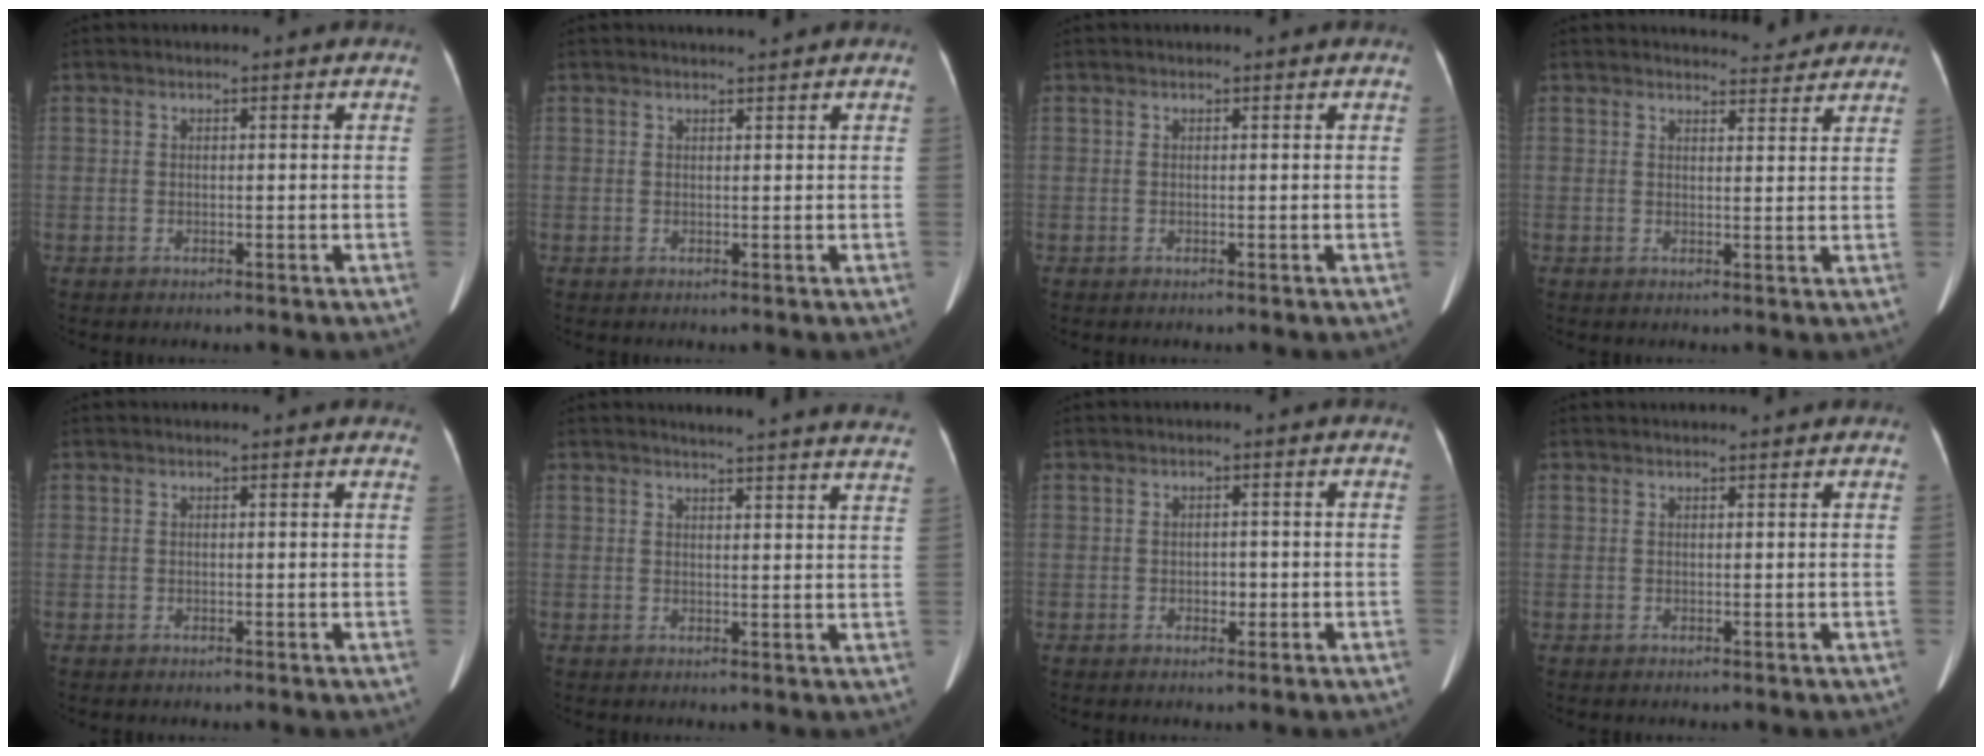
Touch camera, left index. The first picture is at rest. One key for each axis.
{"total": 1.1, "fx": 1.0, "fy": -0.3, "fz": 0.3, "tx": -0.008, "ty": 0.001, "tz": 0.021}
{"total": 0.0}
{"total": 4.8, "fx": 4.8, "fy": 0.8, "fz": 0.3, "tx": -0.005, "ty": 0.000, "tz": 0.052}
{"total": 4.2, "fx": 3.9, "fy": 0.9, "fz": 1.3, "tx": -0.012, "ty": 0.009, "tz": 0.026}
{"total": 18.9, "fx": 18.0, "fy": 0.4, "fz": 5.8, "tx": -0.069, "ty": -0.060, "tz": 0.194}
{"total": 1.6, "fx": -0.4, "fy": 1.1, "fz": 1.0, "tx": -0.016, "ty": 0.002, "tz": -0.003}
{"total": 2.4, "fx": 2.3, "fy": -0.1, "fz": 0.6, "tx": -0.008, "ty": 0.013, "tz": 0.029}